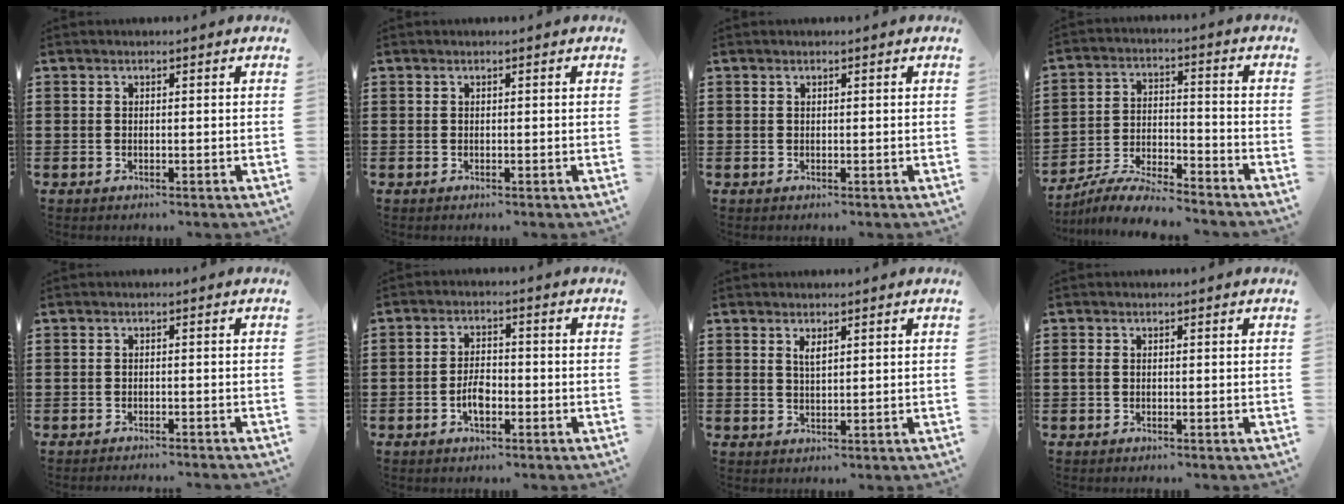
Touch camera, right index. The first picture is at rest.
{"total": 0.0}
{"total": 0.0}
{"total": 6.6, "force": [-6.3, 0.4, 1.8], "torque": [-0.047, -0.001, -0.126]}
{"total": 1.2, "force": [-1.2, -0.3, 0.1], "torque": [-0.004, -0.001, -0.024]}
{"total": 3.9, "force": [-1.5, 1.7, 3.1], "torque": [-0.071, -0.001, -0.031]}
{"total": 1.6, "force": [1.0, 0.4, 1.2], "torque": [-0.026, 0.000, 0.018]}
{"total": 0.8, "force": [-0.1, 0.6, 0.6], "torque": [-0.021, 0.001, -0.006]}